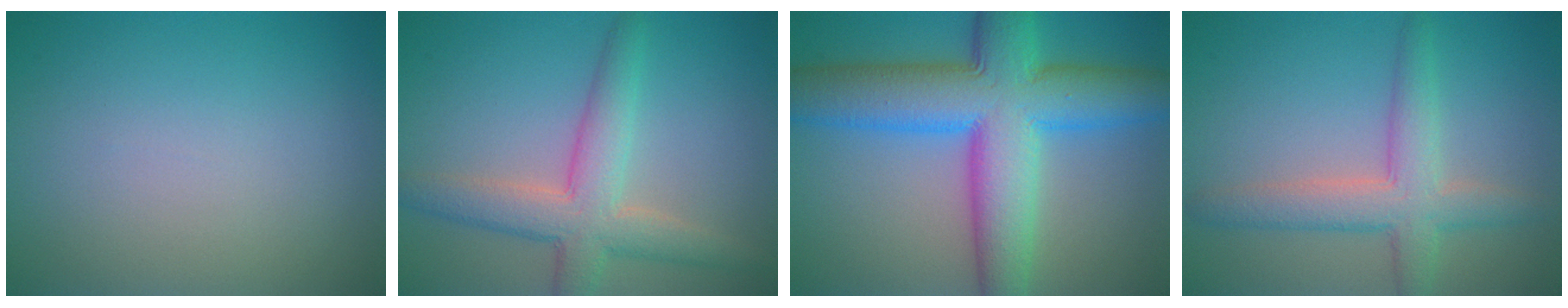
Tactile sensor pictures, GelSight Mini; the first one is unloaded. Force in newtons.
{"total": 5.4, "press": 5.4, "slide": 0.3}
{"total": 11.8, "press": 11.8, "slide": 0.1}
{"total": 4.5, "press": 4.5, "slide": 0.1}